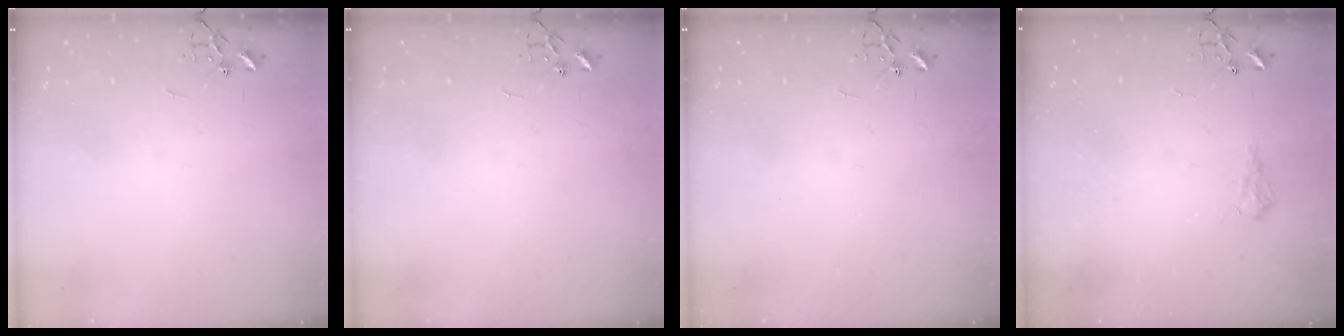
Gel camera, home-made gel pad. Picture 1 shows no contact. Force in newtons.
{"total": 0.0}
{"total": 0.0}
{"total": 6.2, "press": 6.2, "slide": 0.9}